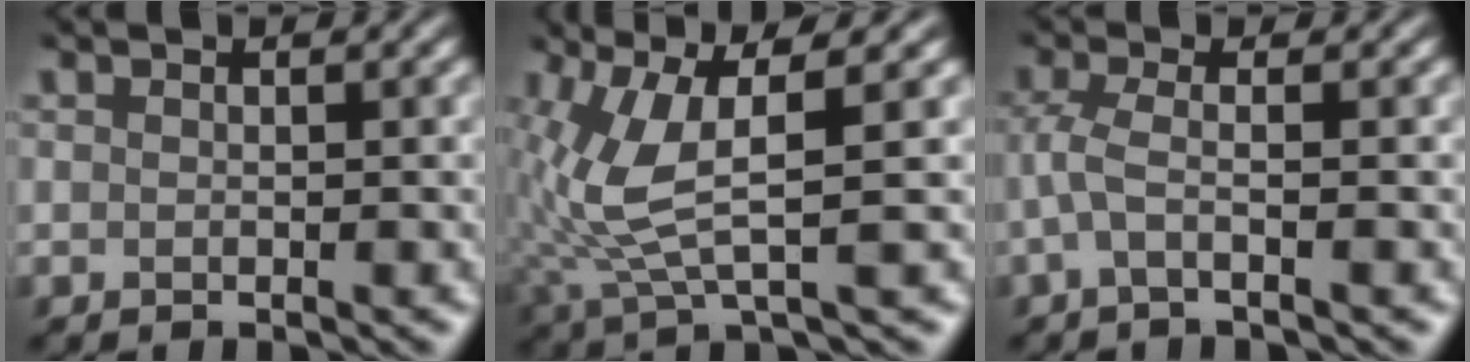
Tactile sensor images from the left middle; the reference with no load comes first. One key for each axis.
{"total": 4.5, "fx": 0.8, "fy": 1.1, "fz": 4.3, "tx": -0.135, "ty": -0.002, "tz": 0.033}
{"total": 1.5, "fx": -1.0, "fy": -0.3, "fz": 1.1, "tx": -0.043, "ty": 0.003, "tz": -0.018}